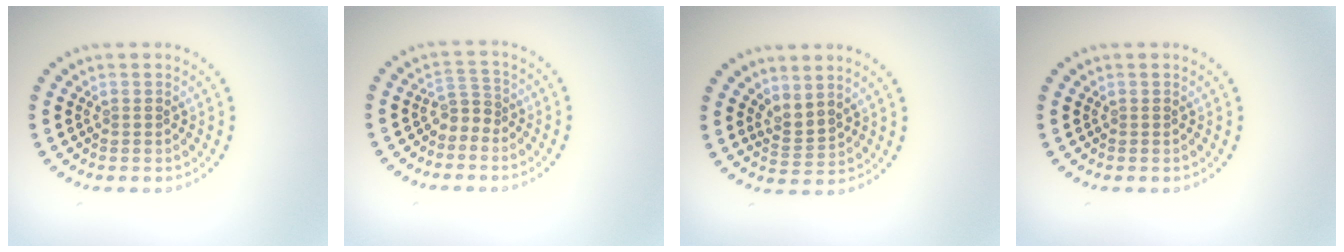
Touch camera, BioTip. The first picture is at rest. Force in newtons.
{"total": 1.8, "press": 1.2, "slide": 1.3}
{"total": 2.1, "press": 1.4, "slide": 1.6}
{"total": 0.0}